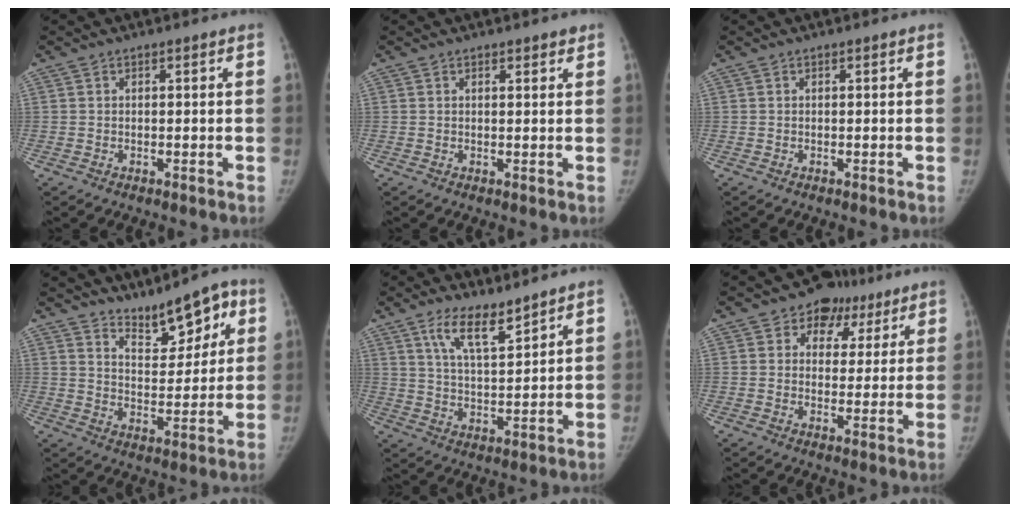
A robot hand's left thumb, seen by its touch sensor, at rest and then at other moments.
{"total": 1.3, "force": [1.0, 0.5, 0.7], "torque": [-0.005, -0.005, 0.013]}
{"total": 0.0}
{"total": 10.1, "force": [6.4, 4.5, 6.3], "torque": [-0.059, -0.035, 0.107]}
{"total": 7.9, "force": [5.7, 2.2, 5.0], "torque": [-0.080, -0.040, 0.109]}
{"total": 8.8, "force": [4.8, 6.9, 2.6], "torque": [0.016, -0.006, 0.065]}